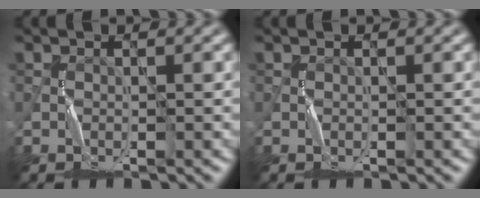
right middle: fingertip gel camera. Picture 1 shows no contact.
{"total": 0.0}